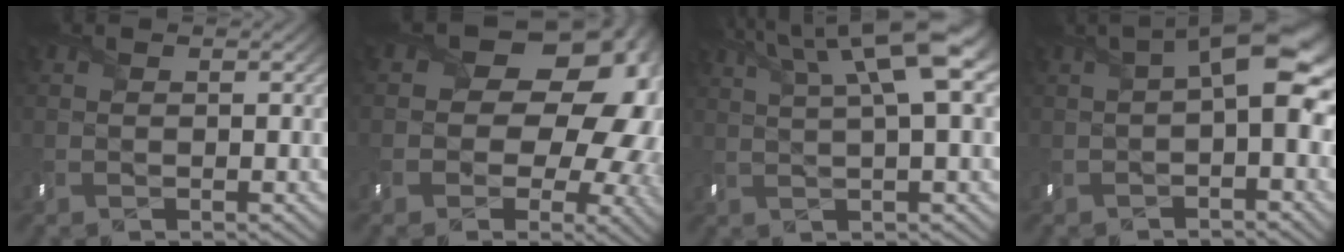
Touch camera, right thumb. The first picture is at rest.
{"total": 19.2, "force": [1.9, 14.6, 12.3], "torque": [-0.167, 0.000, 0.024]}
{"total": 9.3, "force": [4.0, 2.0, 8.2], "torque": [-0.137, 0.027, 0.069]}
{"total": 7.8, "force": [0.7, 3.2, 7.1], "torque": [-0.109, 0.007, 0.007]}